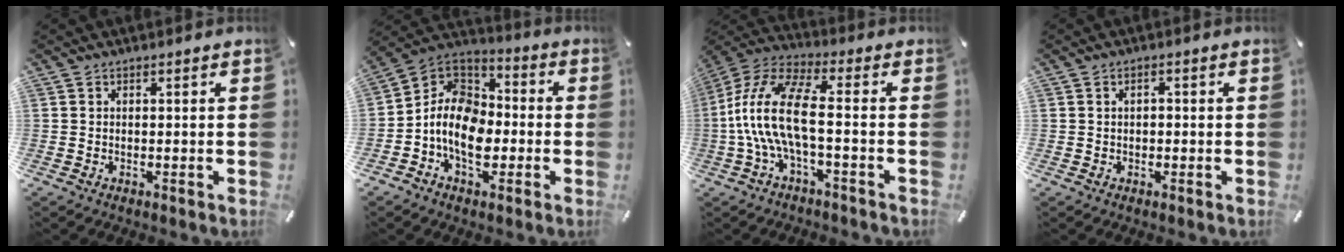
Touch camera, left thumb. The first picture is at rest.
{"total": 12.2, "force": [-4.5, 9.0, 6.9], "torque": [-0.157, 0.020, -0.087]}
{"total": 15.2, "force": [-1.9, 5.0, 14.3], "torque": [-0.299, -0.001, -0.037]}
{"total": 1.3, "force": [0.0, 0.9, 1.0], "torque": [-0.019, 0.006, -0.003]}